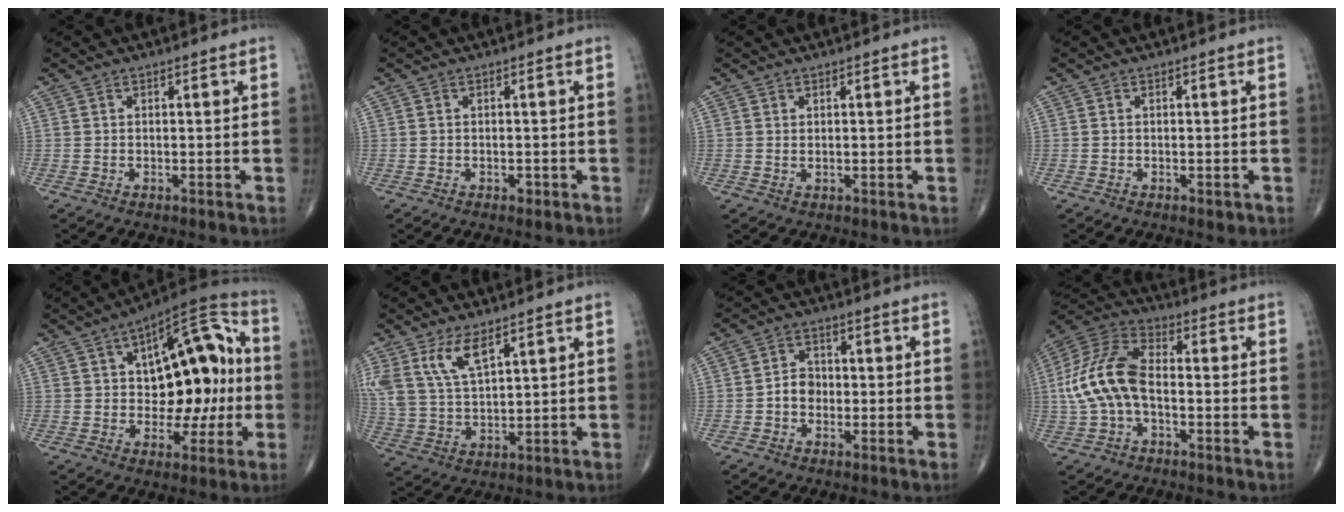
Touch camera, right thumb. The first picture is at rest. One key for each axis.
{"total": 0.9, "fx": -0.5, "fy": 0.6, "fz": 0.5, "tx": -0.007, "ty": 0.000, "tz": -0.007}
{"total": 0.6, "fx": 0.3, "fy": 0.3, "fz": 0.5, "tx": -0.007, "ty": -0.002, "tz": 0.007}
{"total": 1.0, "fx": -0.4, "fy": 0.5, "fz": 0.7, "tx": -0.010, "ty": -0.002, "tz": -0.004}
{"total": 19.9, "fx": 1.5, "fy": 10.6, "fz": 16.7, "tx": -0.195, "ty": 0.035, "tz": 0.025}
{"total": 8.8, "fx": 5.2, "fy": 3.5, "fz": 6.2, "tx": -0.122, "ty": -0.020, "tz": 0.115}
{"total": 3.6, "fx": -0.9, "fy": 2.9, "fz": 1.9, "tx": -0.019, "ty": 0.016, "tz": -0.023}
{"total": 13.9, "fx": -1.5, "fy": 7.9, "fz": 11.3, "tx": -0.244, "ty": 0.038, "tz": -0.034}